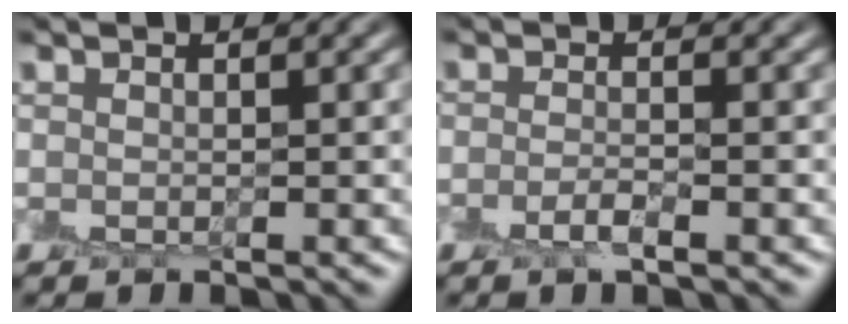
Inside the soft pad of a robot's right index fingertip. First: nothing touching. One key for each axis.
{"total": 1.6, "fx": -1.3, "fy": 0.1, "fz": 0.9, "tx": -0.018, "ty": -0.001, "tz": -0.031}